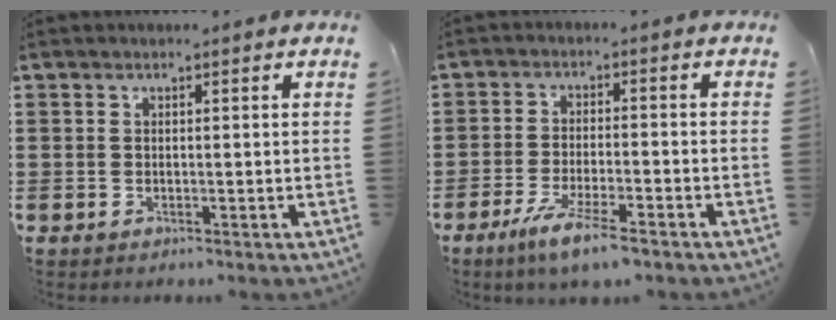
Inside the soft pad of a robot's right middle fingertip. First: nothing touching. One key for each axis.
{"total": 5.8, "fx": -4.2, "fy": 0.2, "fz": 3.9, "tx": -0.082, "ty": -0.014, "tz": -0.075}